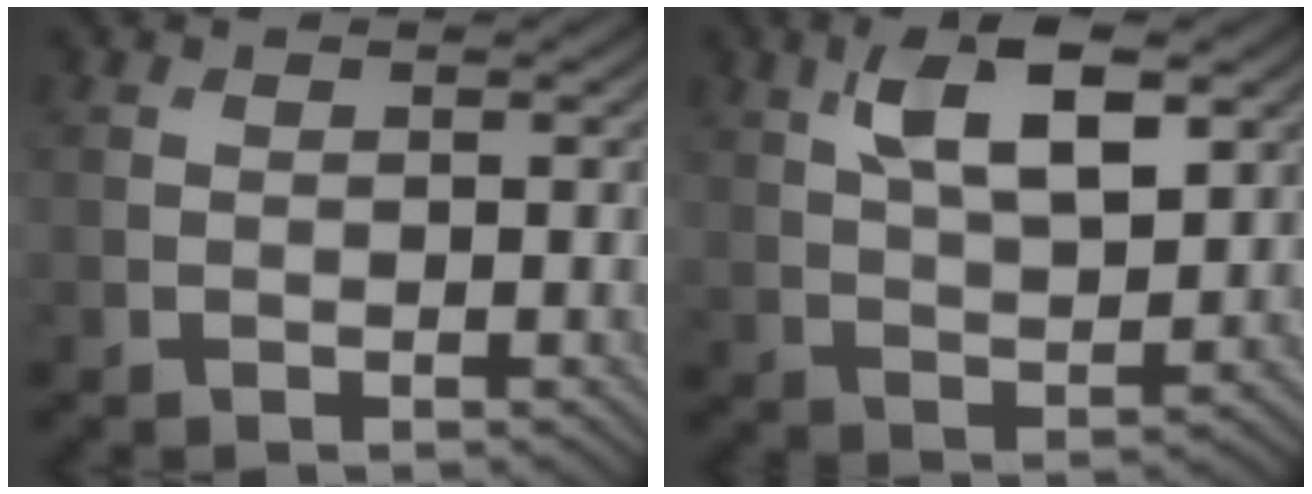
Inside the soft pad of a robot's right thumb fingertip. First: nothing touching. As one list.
[{"total": 9.2, "force": [3.9, 3.8, 7.4], "torque": [-0.143, 0.010, 0.074]}]